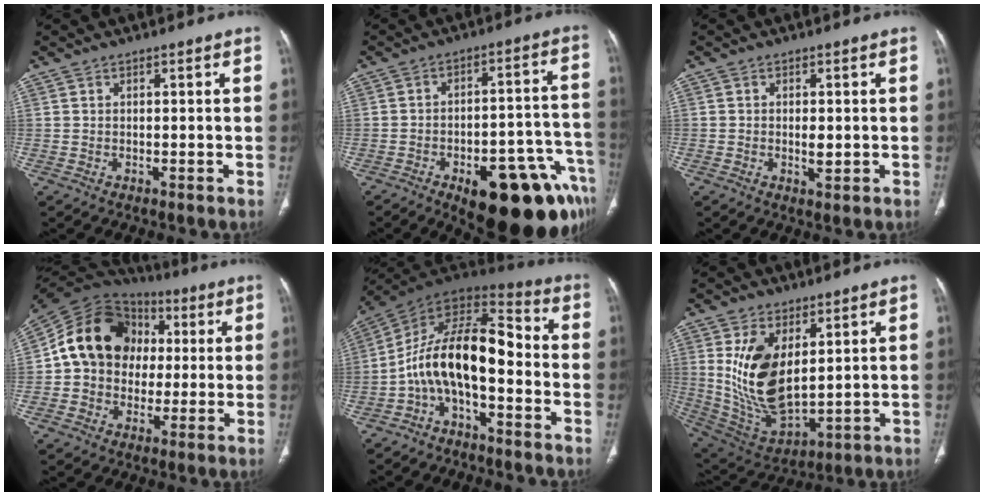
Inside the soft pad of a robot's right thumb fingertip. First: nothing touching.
{"total": 22.6, "force": [-12.2, 8.9, 16.9], "torque": [-0.146, 0.077, -0.157]}
{"total": 2.3, "force": [-0.2, 1.2, 2.0], "torque": [-0.031, -0.003, -0.001]}
{"total": 17.6, "force": [1.7, 14.5, 9.8], "torque": [-0.145, 0.033, 0.025]}
{"total": 15.2, "force": [-3.7, 7.1, 12.9], "torque": [-0.210, 0.087, -0.074]}
{"total": 15.4, "force": [4.1, 8.4, 12.3], "torque": [-0.223, -0.024, 0.103]}